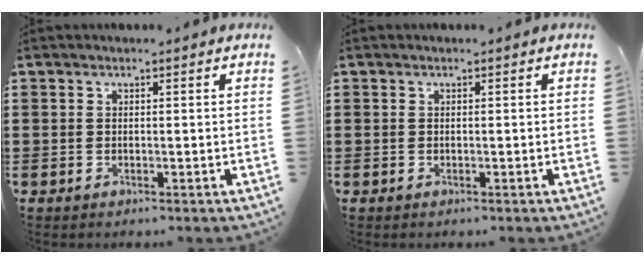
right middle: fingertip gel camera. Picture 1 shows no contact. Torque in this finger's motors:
{"motor_torque": [0.00, -0.07, -0.01, -0.01]}